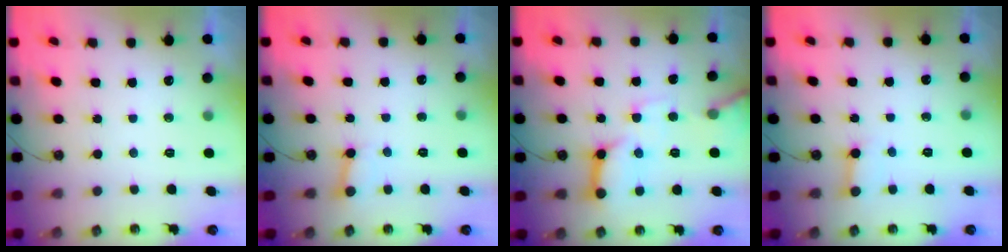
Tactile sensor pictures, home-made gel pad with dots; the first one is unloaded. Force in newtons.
{"total": 2.7, "press": 2.7, "slide": 0.3}
{"total": 14.8, "press": 14.7, "slide": 1.6}
{"total": 3.2, "press": 3.2, "slide": 0.3}